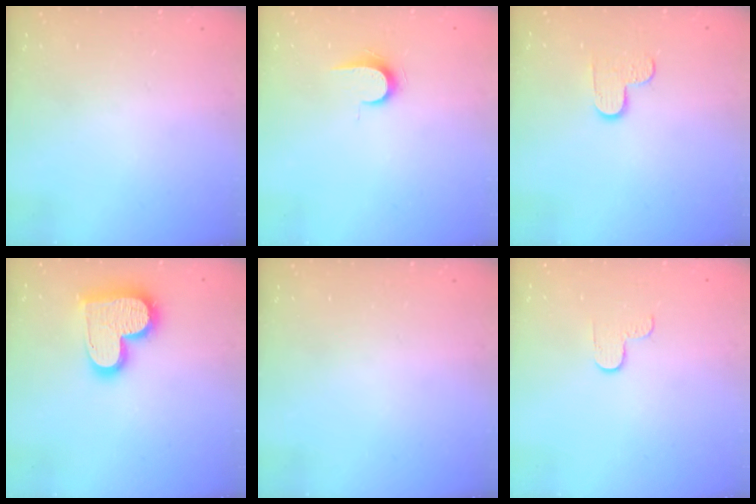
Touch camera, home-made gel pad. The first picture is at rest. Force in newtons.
{"total": 6.6, "press": 6.6, "slide": 0.7}
{"total": 5.3, "press": 5.3, "slide": 0.3}
{"total": 17.4, "press": 17.3, "slide": 1.3}
{"total": 0.0}
{"total": 2.7, "press": 2.6, "slide": 0.4}